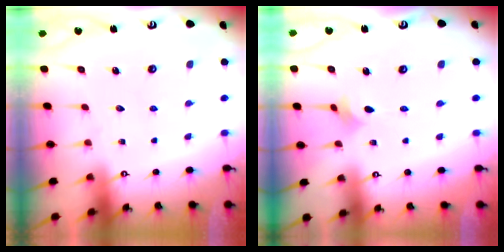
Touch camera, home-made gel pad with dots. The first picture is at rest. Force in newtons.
{"total": 2.4, "press": 2.4, "slide": 0.5}